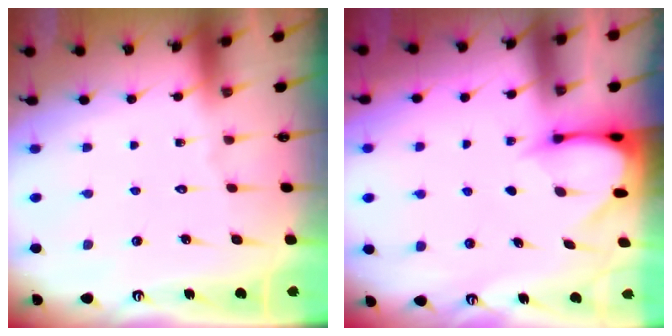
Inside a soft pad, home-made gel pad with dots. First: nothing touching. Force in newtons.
{"total": 3.4, "press": 3.4, "slide": 0.3}